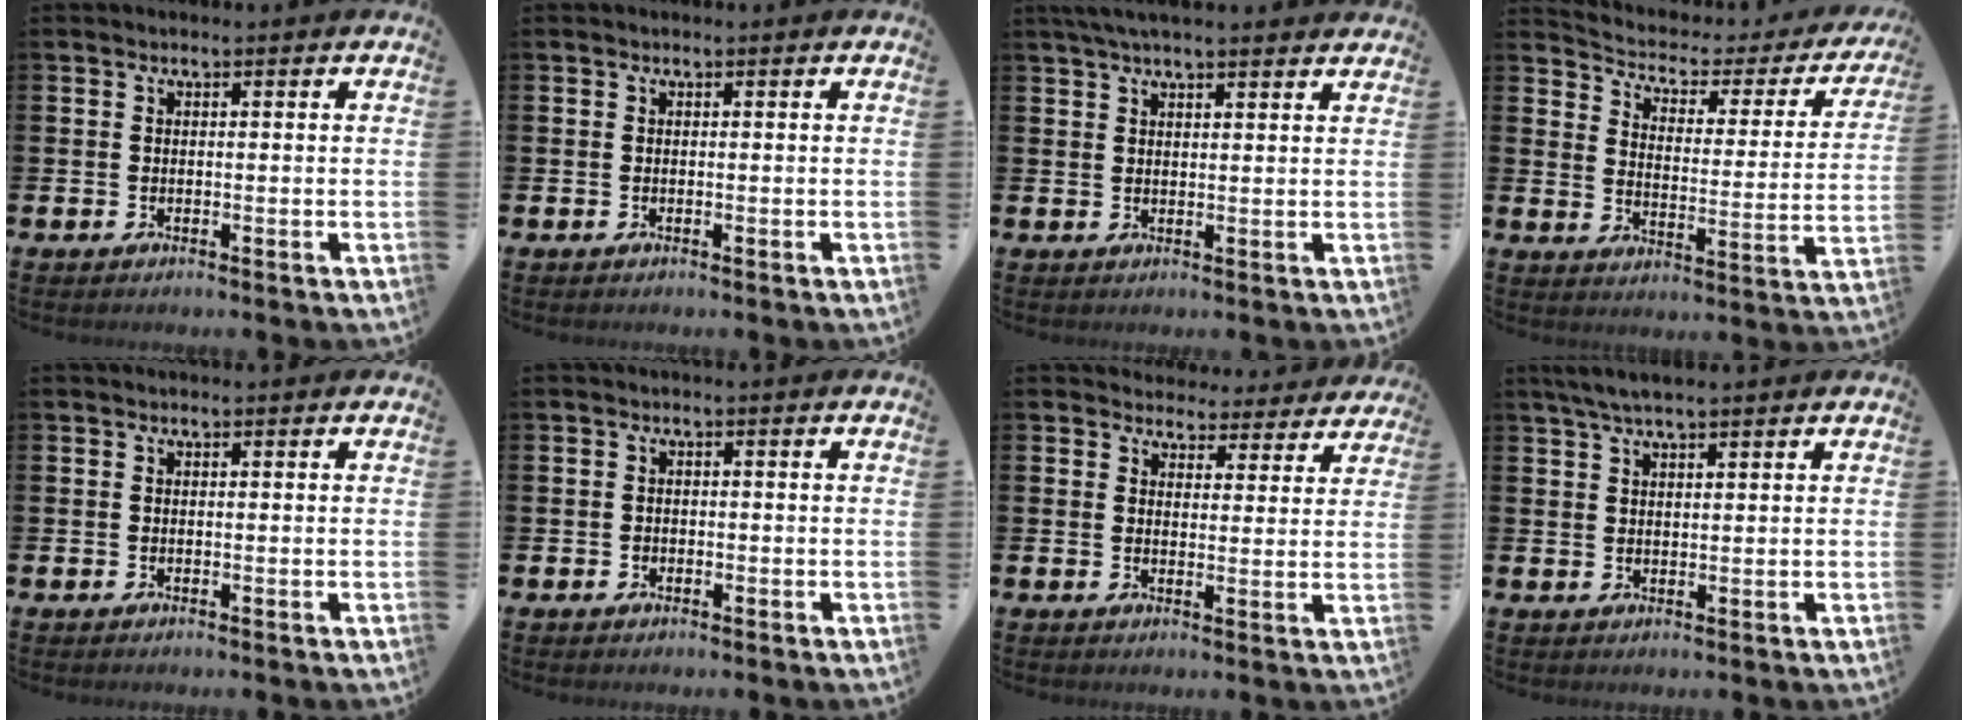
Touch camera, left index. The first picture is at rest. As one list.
[{"total": 0.0}, {"total": 3.8, "force": [3.5, 0.4, 1.6], "torque": [-0.036, -0.006, 0.064]}, {"total": 3.8, "force": [3.1, 1.8, 1.0], "torque": [-0.043, -0.029, 0.042]}, {"total": 0.0}, {"total": 0.8, "force": [-0.3, 0.7, 0.1], "torque": [0.001, 0.003, -0.010]}, {"total": 4.3, "force": [4.2, 0.8, 0.2], "torque": [-0.019, -0.041, 0.067]}, {"total": 3.8, "force": [3.1, 0.8, 2.1], "torque": [-0.042, 0.000, 0.055]}]